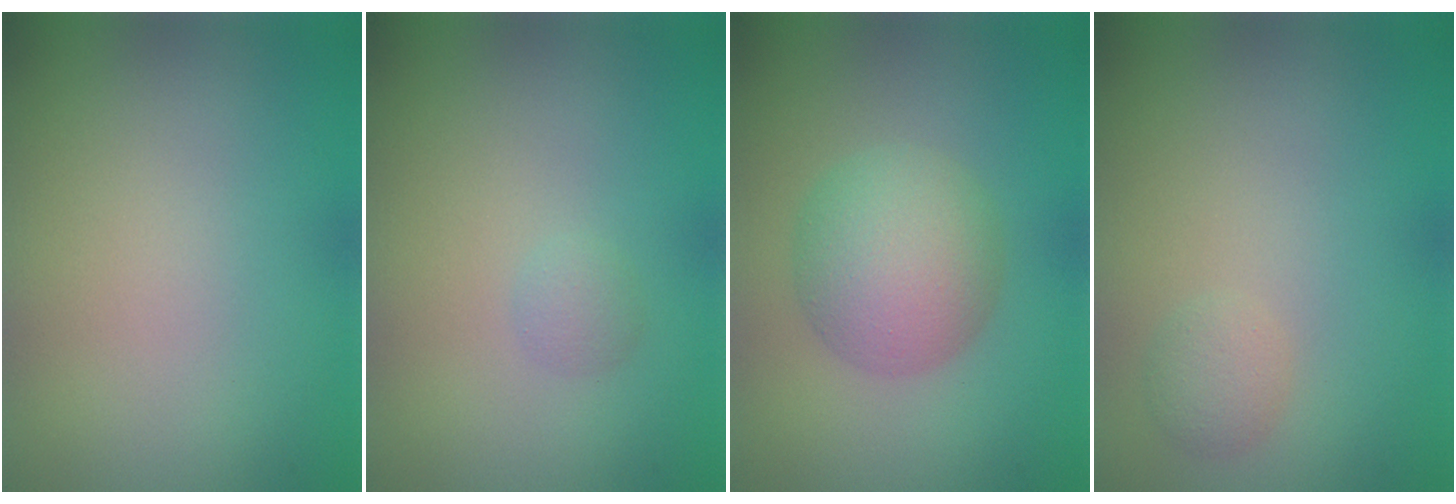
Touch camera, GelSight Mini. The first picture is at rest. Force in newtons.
{"total": 0.9, "press": 0.9, "slide": 0.0}
{"total": 5.2, "press": 5.2, "slide": 0.0}
{"total": 1.3, "press": 1.3, "slide": 0.1}